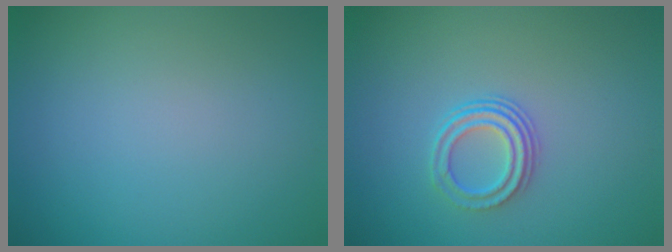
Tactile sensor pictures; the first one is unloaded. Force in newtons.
{"total": 2.8, "press": 2.2, "slide": 1.8}